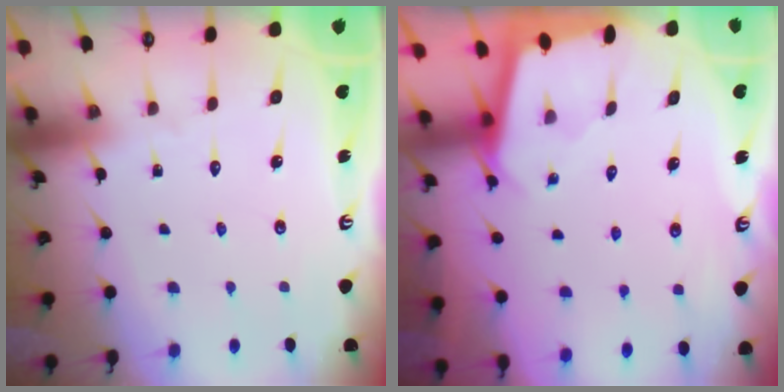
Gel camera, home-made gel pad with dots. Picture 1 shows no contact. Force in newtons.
{"total": 1.8, "press": 1.8, "slide": 0.2}